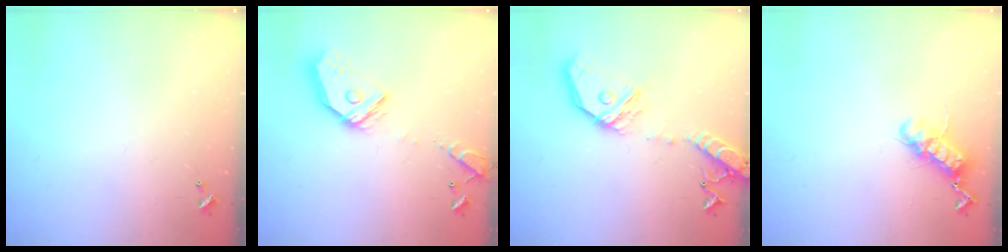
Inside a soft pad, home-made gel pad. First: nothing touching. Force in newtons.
{"total": 16.2, "press": 16.1, "slide": 2.1}
{"total": 18.2, "press": 17.9, "slide": 3.1}
{"total": 11.8, "press": 11.8, "slide": 1.2}